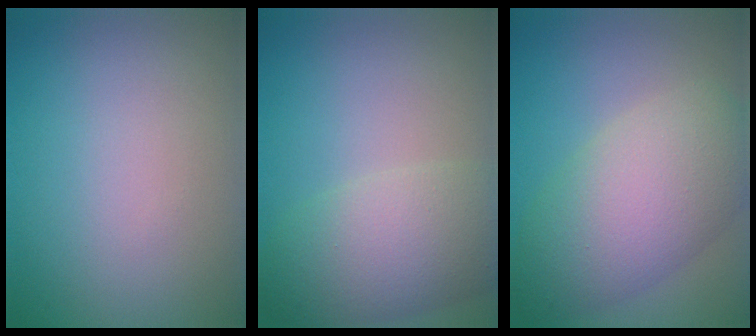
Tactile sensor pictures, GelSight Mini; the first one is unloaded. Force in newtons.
{"total": 6.1, "press": 6.1, "slide": 0.4}
{"total": 8.0, "press": 8.0, "slide": 0.5}